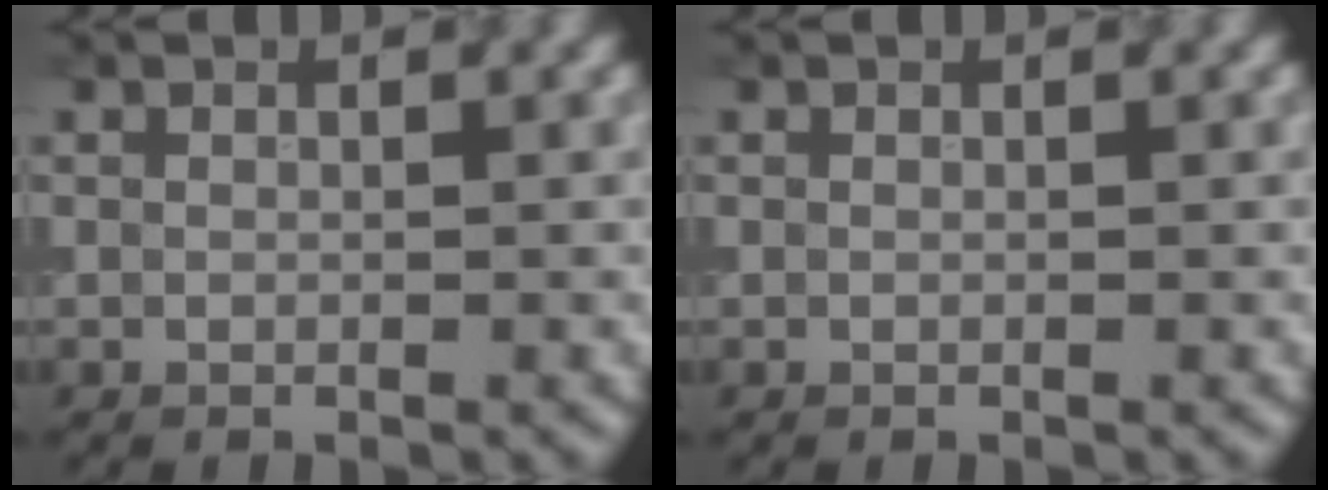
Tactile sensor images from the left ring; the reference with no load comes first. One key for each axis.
{"total": 0.0}